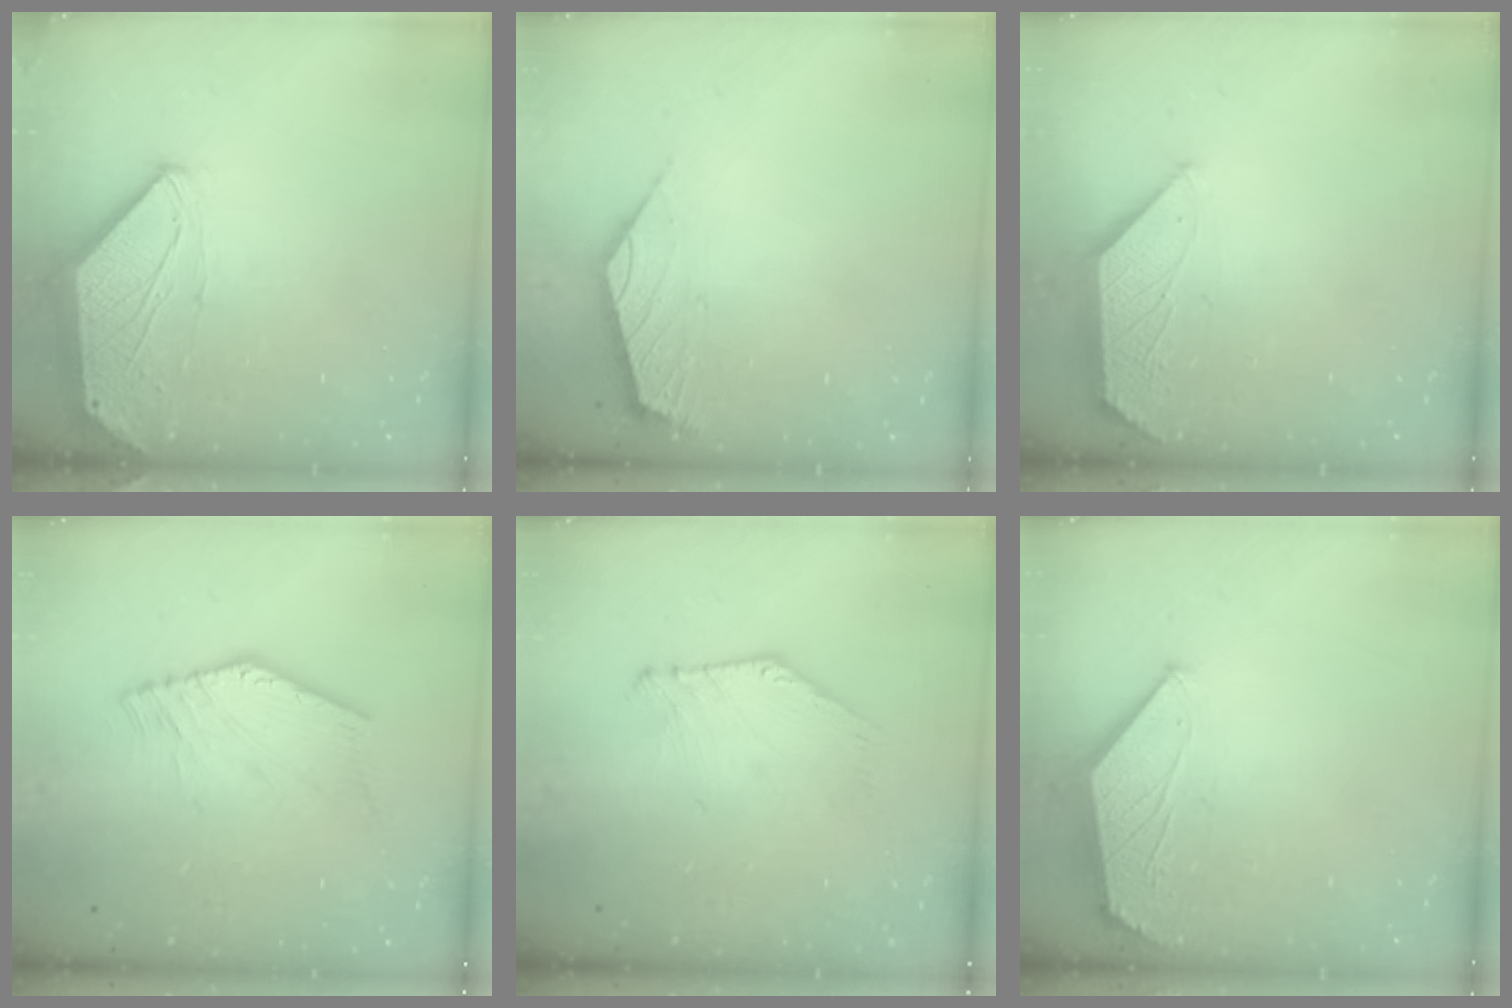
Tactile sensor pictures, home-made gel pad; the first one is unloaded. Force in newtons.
{"total": 2.5, "press": 2.4, "slide": 0.6}
{"total": 1.5, "press": 1.4, "slide": 0.4}
{"total": 0.5, "press": 0.2, "slide": 0.5}
{"total": 1.0, "press": 1.0, "slide": 0.0}
{"total": 1.7, "press": 1.6, "slide": 0.3}